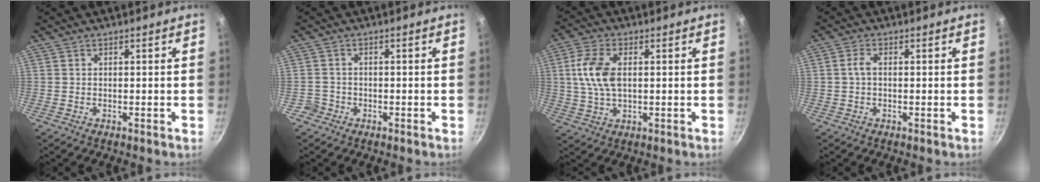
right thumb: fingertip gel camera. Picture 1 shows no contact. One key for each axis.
{"total": 2.2, "fx": -1.3, "fy": 1.8, "fz": 0.0, "tx": 0.011, "ty": 0.024, "tz": -0.020}
{"total": 8.8, "fx": 1.2, "fy": 4.9, "fz": 7.2, "tx": -0.142, "ty": 0.011, "tz": 0.019}
{"total": 2.2, "fx": 0.0, "fy": 1.2, "fz": 1.8, "tx": -0.040, "ty": 0.008, "tz": -0.002}